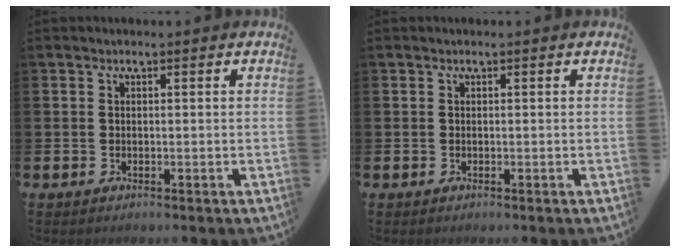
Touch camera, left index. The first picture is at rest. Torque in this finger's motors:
{"motor_torque": [0.00, 0.00, 0.00, -0.01]}